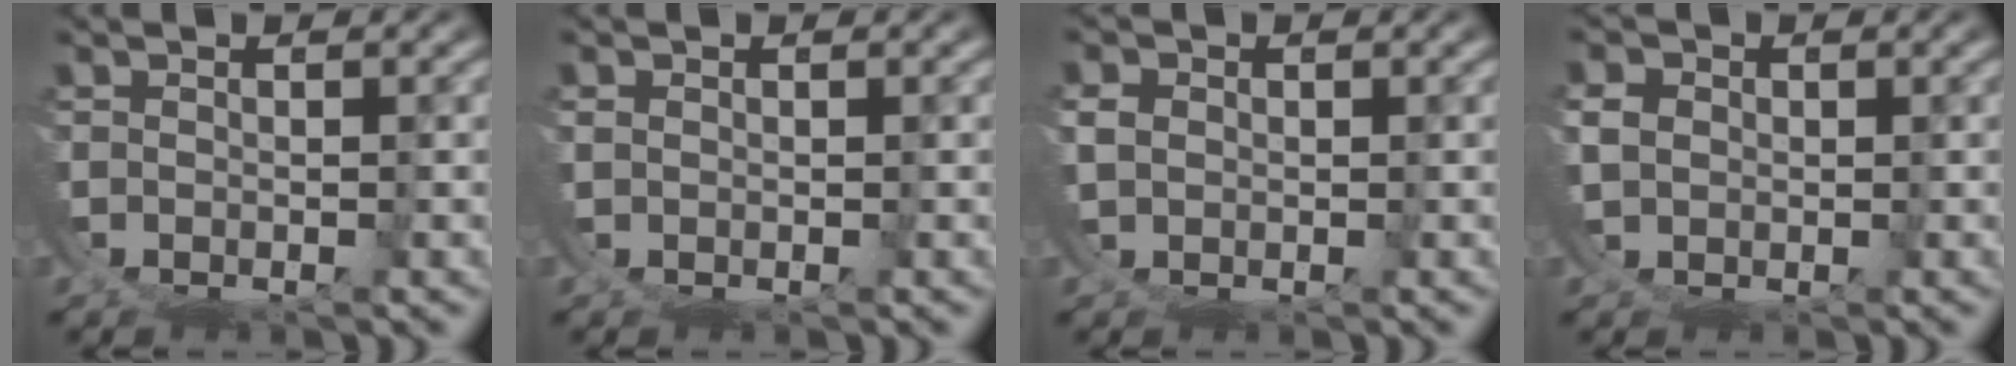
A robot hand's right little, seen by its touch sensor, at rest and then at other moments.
{"total": 0.9, "force": [0.6, -0.7, 0.1], "torque": [0.005, 0.001, 0.015]}
{"total": 0.9, "force": [0.7, 0.0, 0.6], "torque": [-0.010, -0.002, 0.021]}
{"total": 1.1, "force": [0.7, 0.4, 0.7], "torque": [-0.015, -0.003, 0.022]}